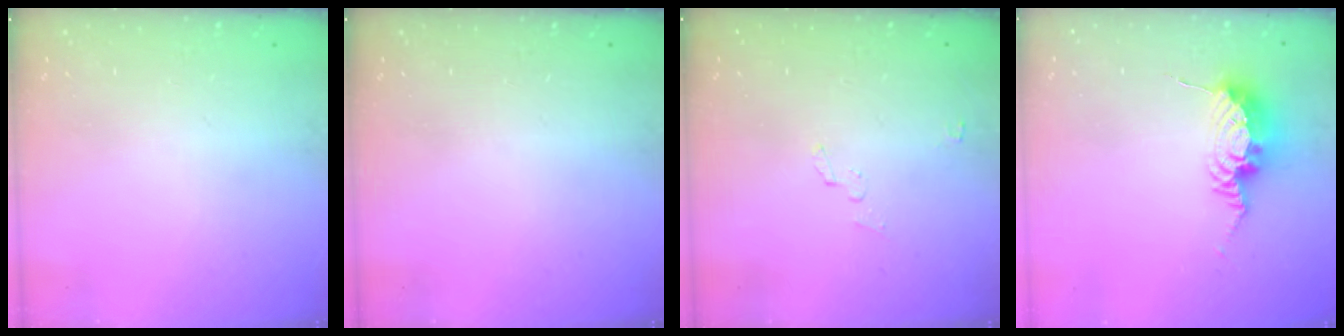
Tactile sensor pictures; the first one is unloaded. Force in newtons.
{"total": 0.0}
{"total": 2.5, "press": 2.5, "slide": 0.3}
{"total": 9.3, "press": 9.2, "slide": 1.0}